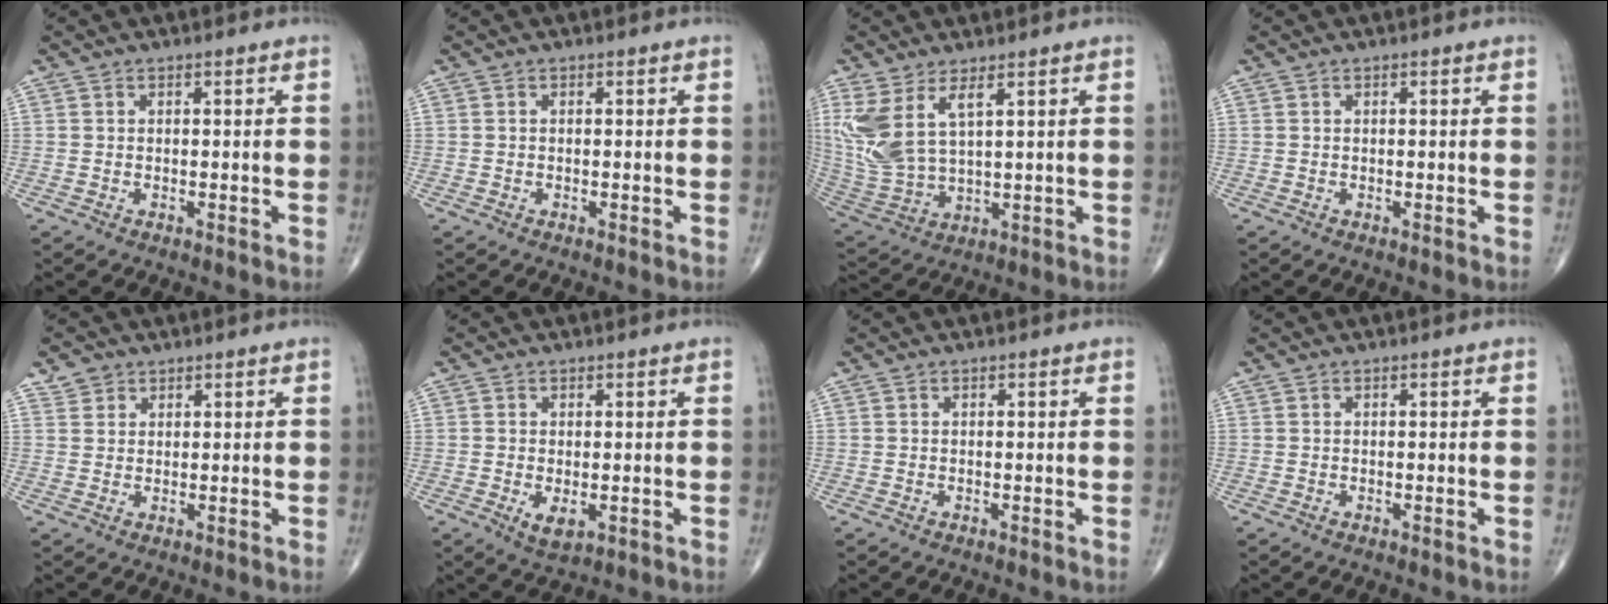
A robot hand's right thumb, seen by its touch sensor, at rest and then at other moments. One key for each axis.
{"total": 0.0}
{"total": 11.1, "fx": 4.7, "fy": 4.5, "fz": 9.0, "tx": -0.212, "ty": -0.022, "tz": 0.112}
{"total": 0.0}
{"total": 2.3, "fx": 1.6, "fy": 1.7, "fz": 0.2, "tx": 0.009, "ty": -0.003, "tz": 0.023}
{"total": 3.1, "fx": -0.7, "fy": 1.5, "fz": 2.6, "tx": -0.044, "ty": -0.009, "tz": -0.004}
{"total": 0.0}
{"total": 0.0}